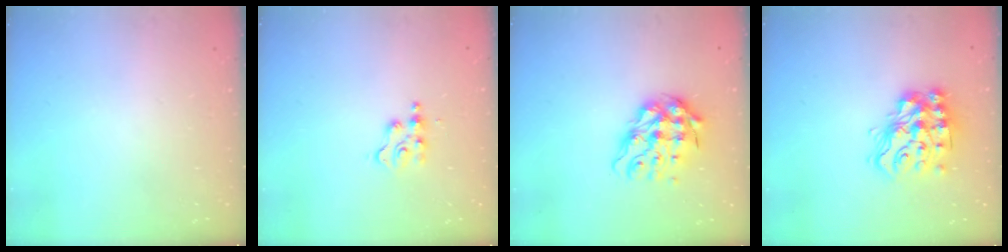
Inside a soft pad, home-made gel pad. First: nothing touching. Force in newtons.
{"total": 3.9, "press": 3.8, "slide": 0.6}
{"total": 11.7, "press": 11.5, "slide": 1.9}
{"total": 16.4, "press": 16.1, "slide": 3.4}